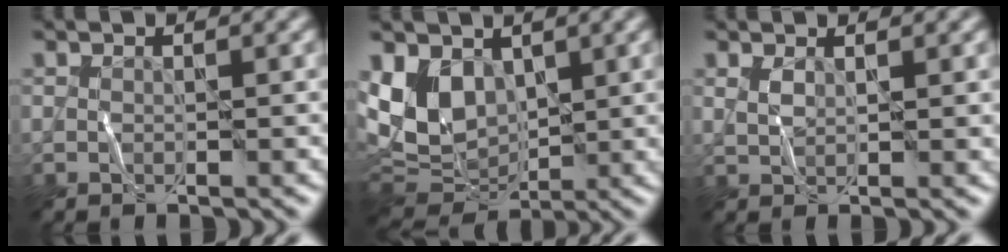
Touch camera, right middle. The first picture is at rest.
{"total": 6.2, "force": [2.2, 4.3, 4.0], "torque": [-0.099, -0.007, 0.045]}
{"total": 0.7, "force": [0.5, 0.0, 0.5], "torque": [-0.019, 0.004, 0.018]}